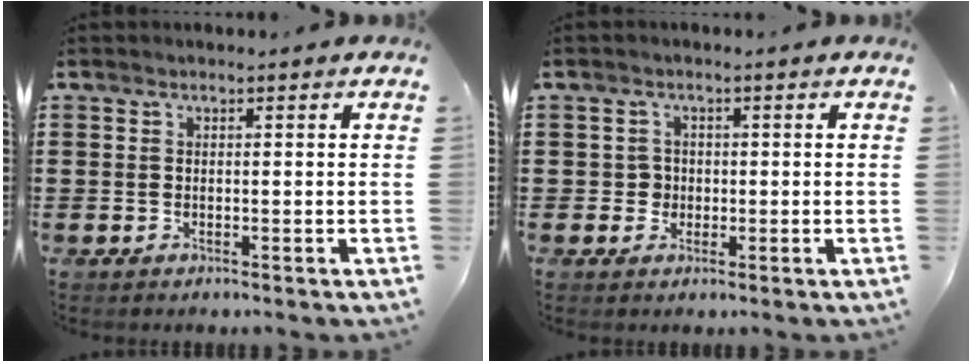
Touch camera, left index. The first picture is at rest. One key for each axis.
{"total": 2.2, "fx": -0.2, "fy": 2.1, "fz": 0.5, "tx": -0.019, "ty": 0.006, "tz": -0.007}